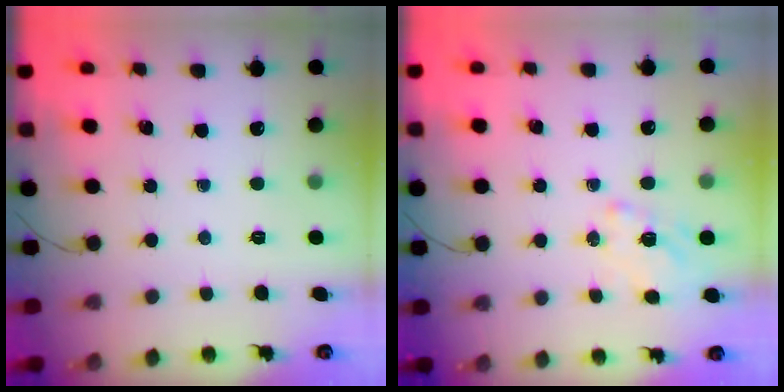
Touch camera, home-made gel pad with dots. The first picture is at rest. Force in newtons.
{"total": 1.2, "press": 0.2, "slide": 1.2}